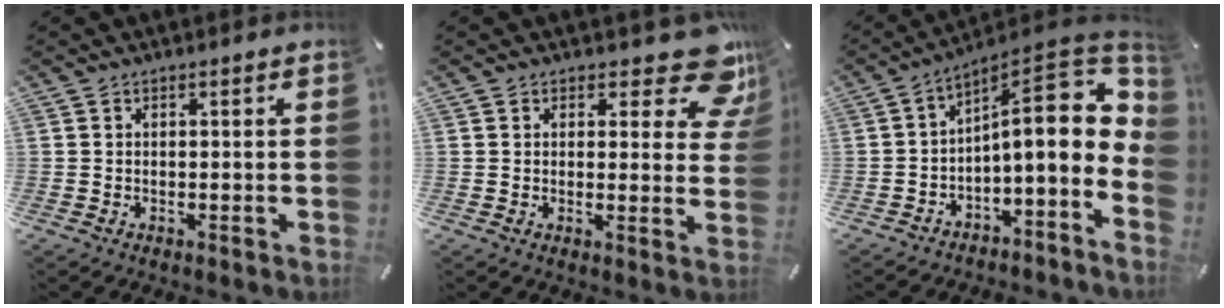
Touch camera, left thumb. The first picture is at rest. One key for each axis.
{"total": 10.0, "fx": 6.7, "fy": 4.2, "fz": 6.2, "tx": -0.060, "ty": -0.049, "tz": 0.114}
{"total": 14.8, "fx": 2.9, "fy": 5.9, "fz": 13.2, "tx": -0.175, "ty": -0.044, "tz": 0.046}